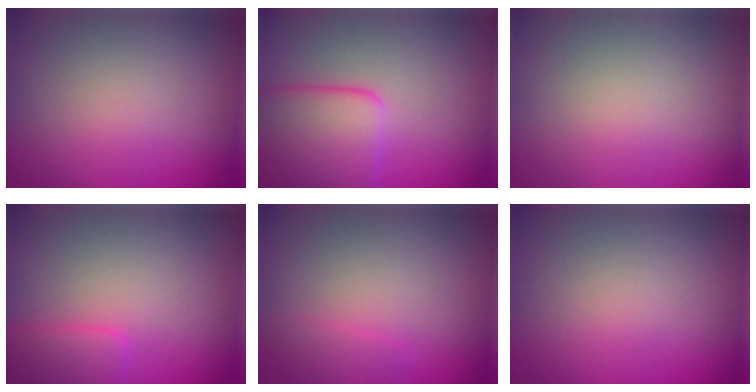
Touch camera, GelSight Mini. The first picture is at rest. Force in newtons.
{"total": 6.2, "press": 6.2, "slide": 0.4}
{"total": 0.0}
{"total": 2.7, "press": 2.7, "slide": 0.1}
{"total": 1.2, "press": 1.2, "slide": 0.1}
{"total": 0.0}